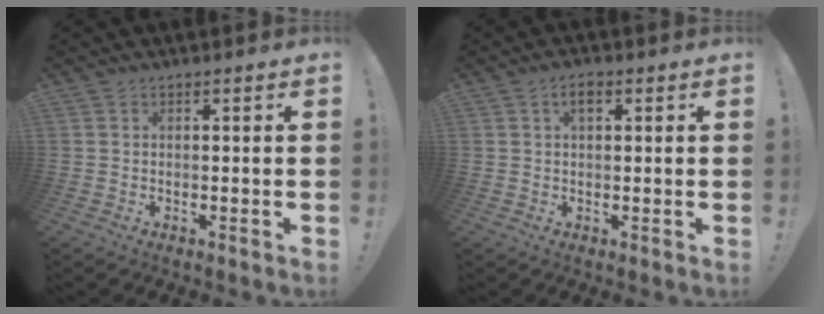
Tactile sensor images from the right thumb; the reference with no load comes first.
{"total": 3.0, "force": [1.1, 1.4, 2.4], "torque": [-0.036, 0.002, 0.015]}